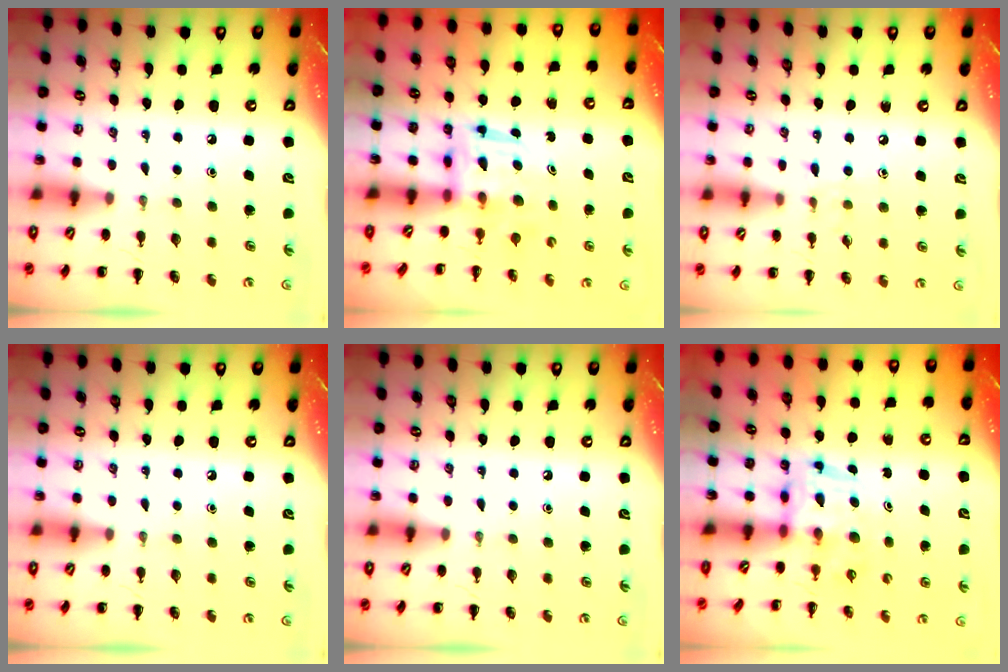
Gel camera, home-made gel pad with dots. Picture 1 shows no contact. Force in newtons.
{"total": 3.1, "press": 3.1, "slide": 0.3}
{"total": 4.9, "press": 4.5, "slide": 1.8}
{"total": 0.0}
{"total": 0.0}
{"total": 3.6, "press": 3.5, "slide": 0.6}